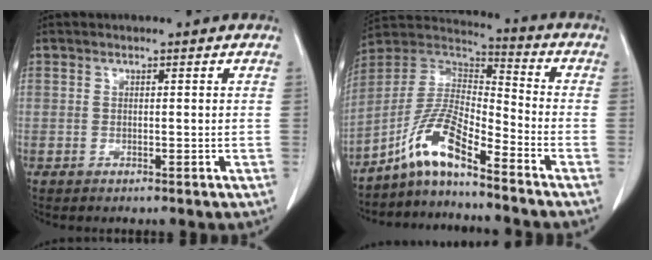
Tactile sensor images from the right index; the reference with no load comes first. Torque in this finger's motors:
{"motor_torque": [0.77, -0.72, 0.33, 0.20]}